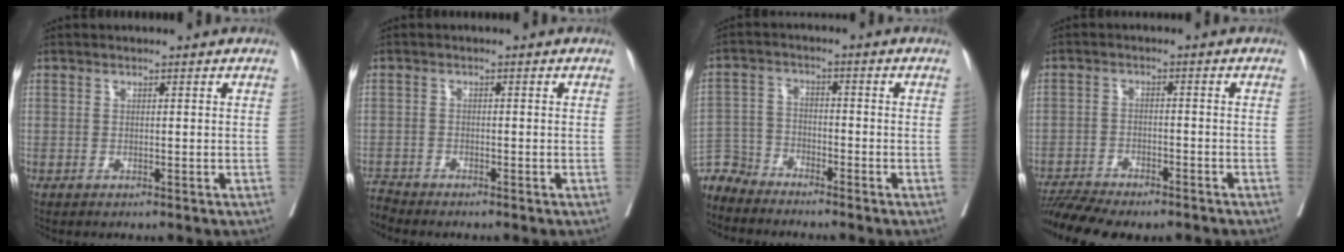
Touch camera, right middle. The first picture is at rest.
{"total": 2.1, "force": [-2.0, -0.3, -0.5], "torque": [0.011, -0.013, -0.039]}
{"total": 5.8, "force": [-5.7, 0.9, -0.9], "torque": [0.019, 0.003, -0.115]}
{"total": 10.7, "force": [-9.6, 2.1, 4.4], "torque": [-0.071, 0.008, -0.146]}